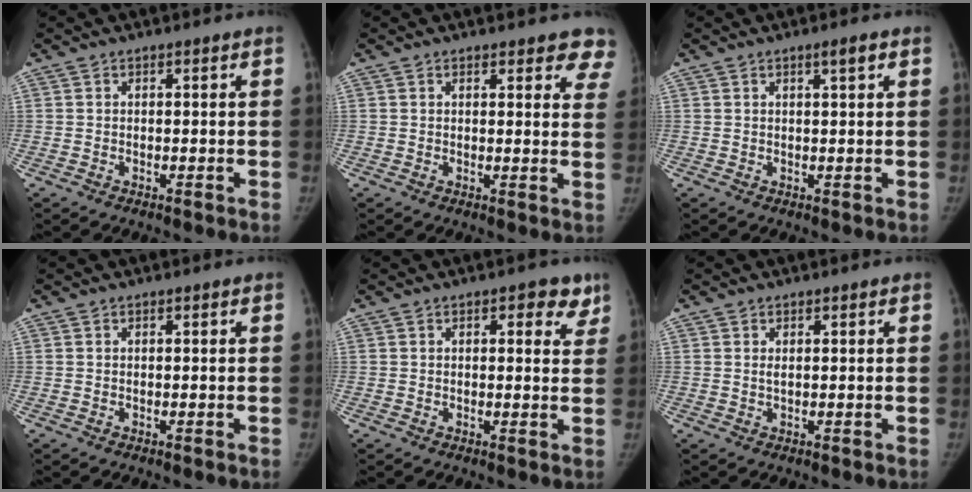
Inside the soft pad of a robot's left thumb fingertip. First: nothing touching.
{"total": 7.5, "force": [6.2, 2.9, 3.1], "torque": [0.010, -0.023, 0.050]}
{"total": 1.8, "force": [0.9, 0.1, 1.6], "torque": [-0.024, -0.003, 0.015]}
{"total": 0.0}
{"total": 5.1, "force": [2.7, 2.5, 3.5], "torque": [-0.008, -0.008, 0.024]}
{"total": 0.8, "force": [0.3, 0.4, 0.6], "torque": [-0.005, -0.001, 0.006]}